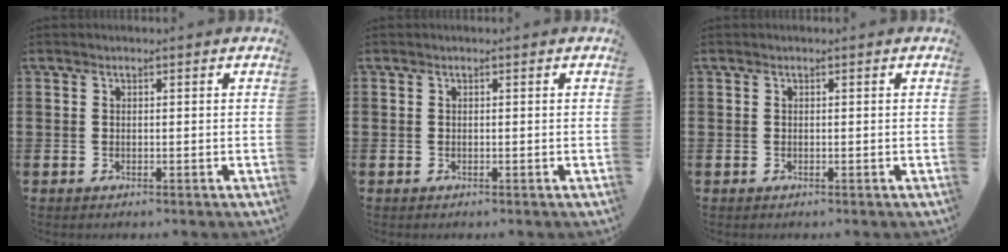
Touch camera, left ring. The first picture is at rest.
{"total": 0.0}
{"total": 0.0}